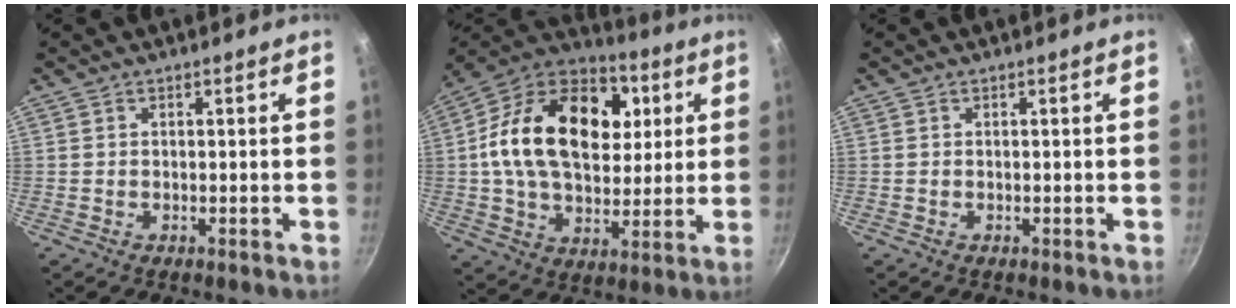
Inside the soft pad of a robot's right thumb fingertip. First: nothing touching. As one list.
[{"total": 25.7, "force": [5.1, 17.2, 18.4], "torque": [-0.287, 0.018, 0.072]}, {"total": 0.0}]